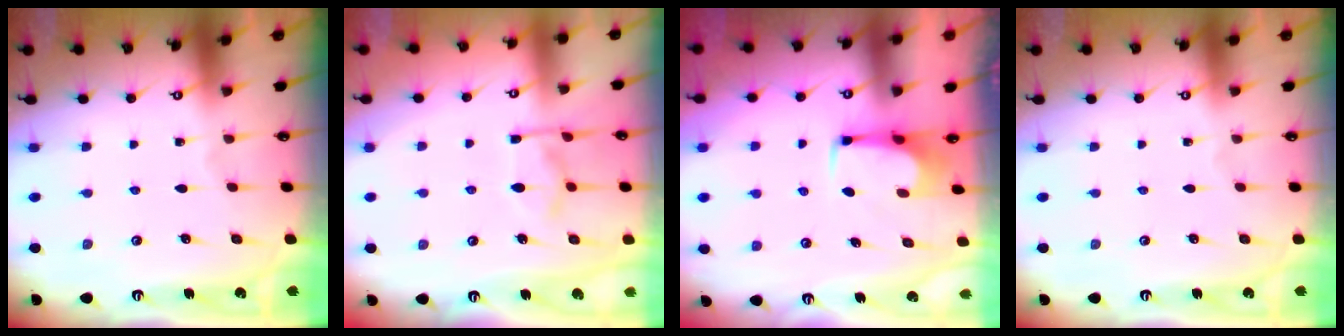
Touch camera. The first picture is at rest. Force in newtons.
{"total": 10.1, "press": 10.0, "slide": 1.1}
{"total": 0.0}
{"total": 0.0}